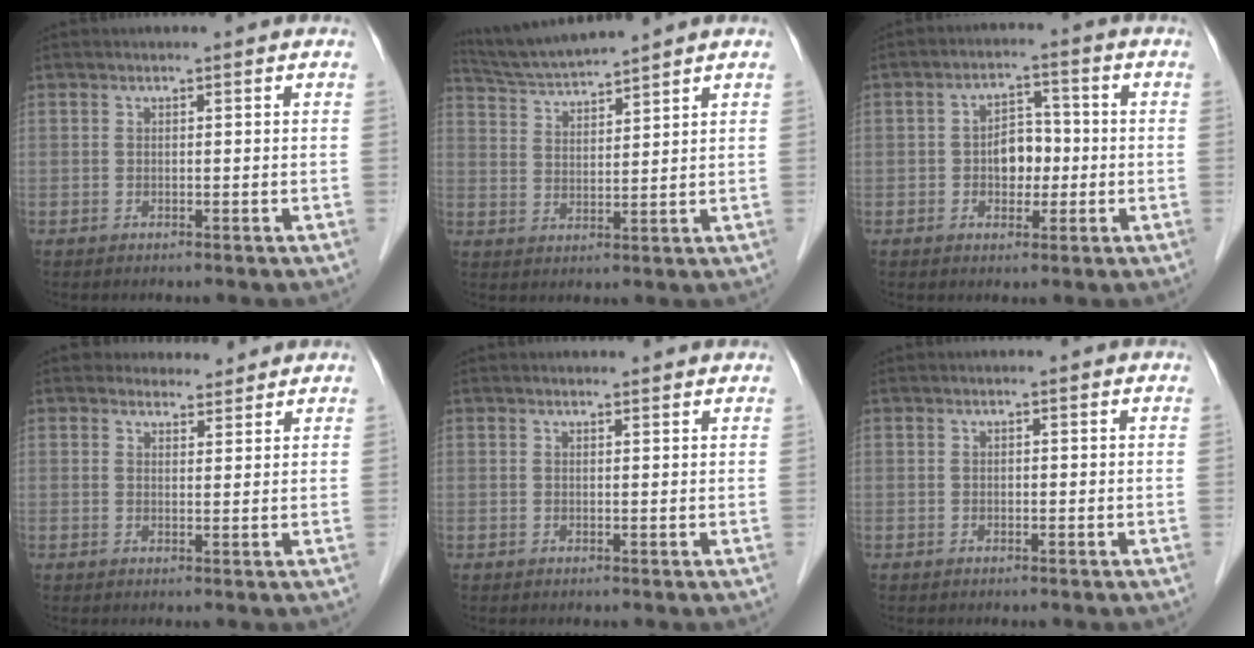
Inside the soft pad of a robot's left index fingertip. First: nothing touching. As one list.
[{"total": 7.3, "force": [7.0, -1.2, 2.0], "torque": [-0.047, 0.014, 0.139]}, {"total": 5.1, "force": [-0.7, 3.4, 3.7], "torque": [-0.062, 0.016, -0.013]}, {"total": 3.5, "force": [3.2, 1.4, 0.0], "torque": [0.005, 0.000, 0.040]}, {"total": 2.3, "force": [2.2, 0.3, 0.4], "torque": [-0.012, 0.007, 0.024]}, {"total": 0.0}]